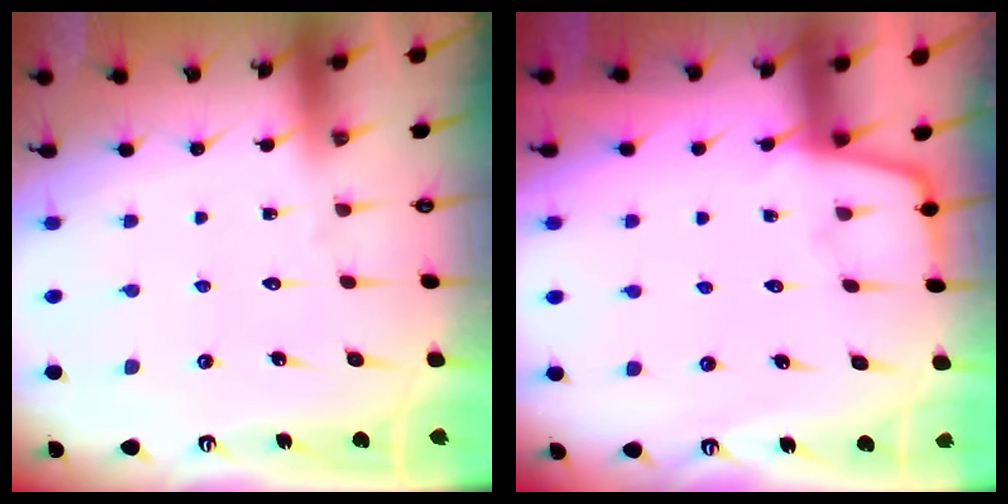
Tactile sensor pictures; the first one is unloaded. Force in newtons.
{"total": 3.4, "press": 3.4, "slide": 0.6}